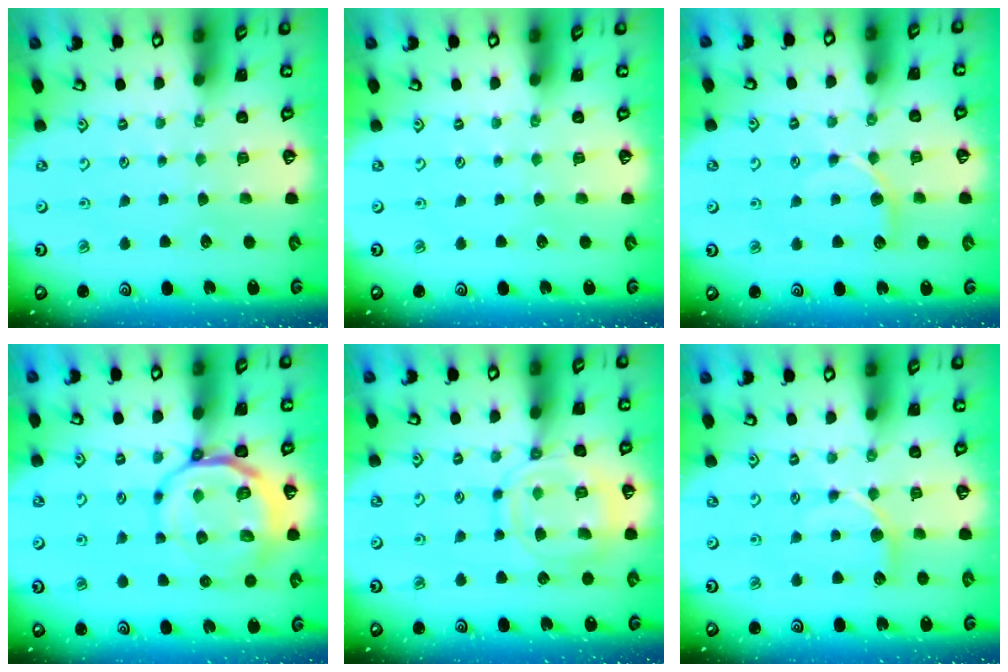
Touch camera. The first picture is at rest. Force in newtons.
{"total": 0.0}
{"total": 5.6, "press": 5.5, "slide": 0.8}
{"total": 11.2, "press": 10.9, "slide": 2.3}
{"total": 11.9, "press": 11.9, "slide": 0.7}
{"total": 5.6, "press": 5.5, "slide": 0.8}